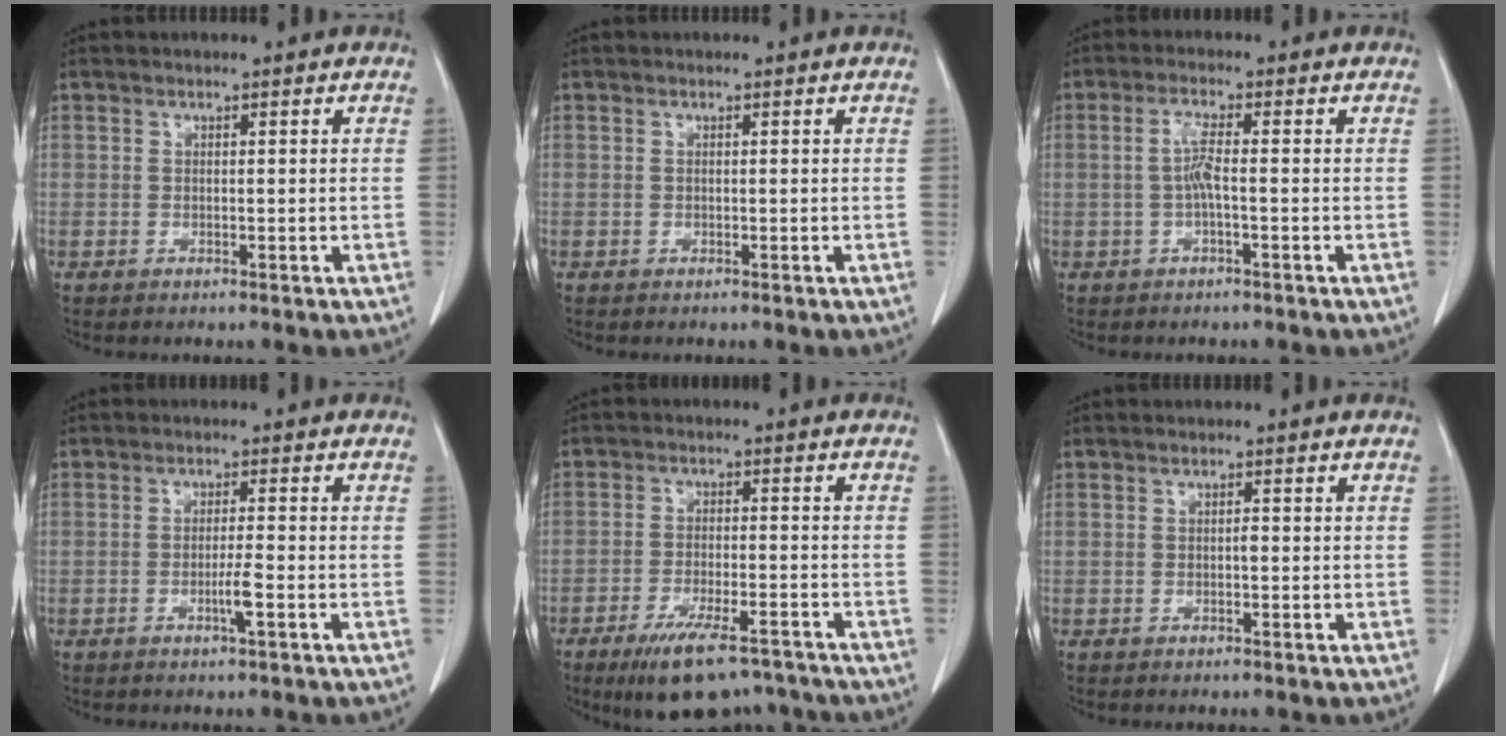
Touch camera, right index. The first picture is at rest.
{"total": 0.0}
{"total": 3.2, "force": [-0.4, 0.1, 3.2], "torque": [-0.066, 0.005, -0.007]}
{"total": 2.8, "force": [-1.1, -0.2, 2.6], "torque": [-0.050, -0.004, -0.021]}
{"total": 11.4, "force": [-9.0, 3.0, 6.2], "torque": [-0.102, -0.010, -0.141]}
{"total": 0.5, "force": [-0.1, 0.1, 0.5], "torque": [-0.009, 0.001, -0.002]}